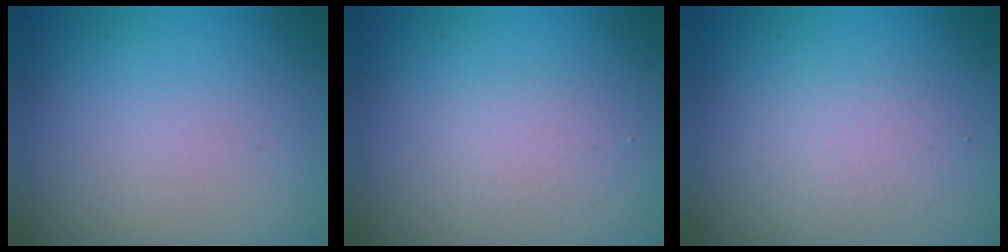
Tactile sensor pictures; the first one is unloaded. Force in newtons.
{"total": 1.3, "press": 1.3, "slide": 0.1}
{"total": 2.2, "press": 2.1, "slide": 0.2}